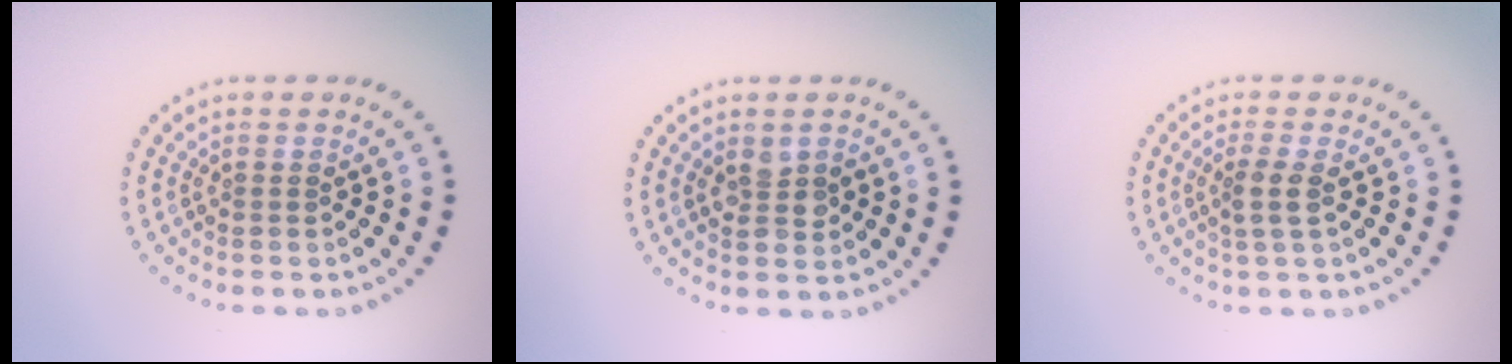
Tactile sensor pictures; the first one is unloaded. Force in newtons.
{"total": 2.1, "press": 2.0, "slide": 0.2}
{"total": 1.7, "press": 1.5, "slide": 0.8}